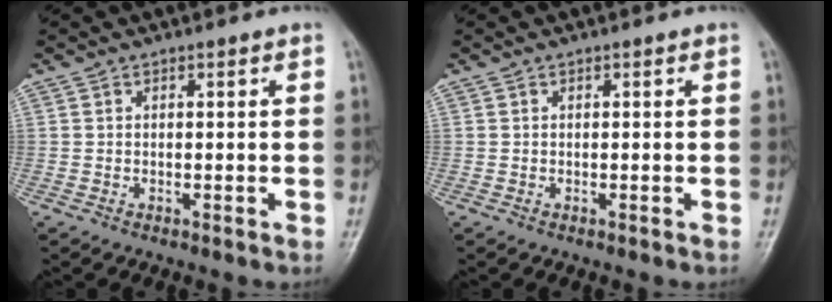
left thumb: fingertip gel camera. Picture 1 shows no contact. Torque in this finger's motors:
{"motor_torque": [-0.01, 0.00, 0.00, 0.00, 0.00]}